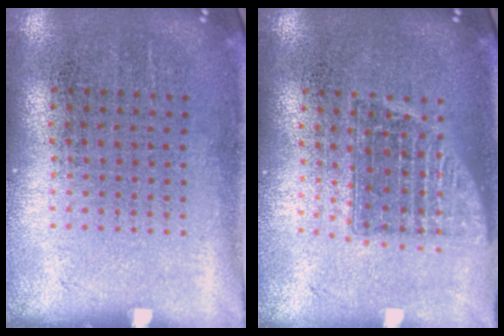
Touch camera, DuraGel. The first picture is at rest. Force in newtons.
{"total": 1.4, "press": 1.1, "slide": 0.9}